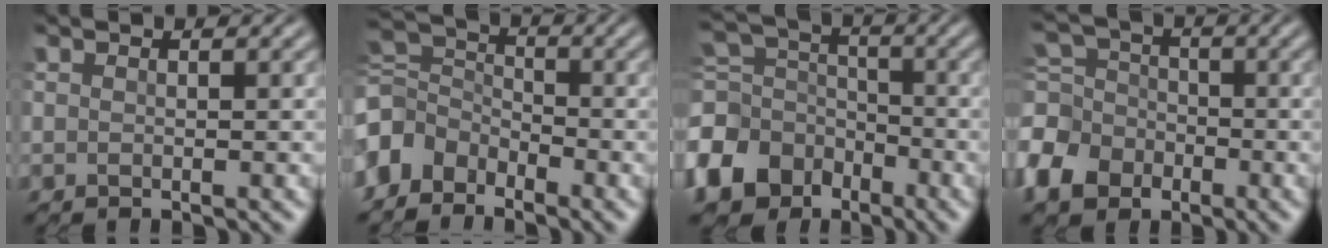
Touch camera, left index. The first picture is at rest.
{"total": 4.8, "force": [-3.3, 3.3, 1.2], "torque": [-0.026, 0.006, -0.089]}
{"total": 10.8, "force": [-5.7, 8.3, 3.9], "torque": [-0.103, -0.030, -0.120]}
{"total": 7.3, "force": [-3.6, 5.6, 3.1], "torque": [-0.083, -0.005, -0.086]}